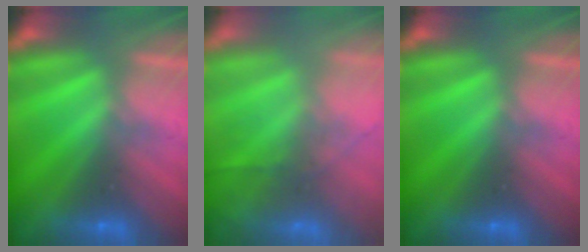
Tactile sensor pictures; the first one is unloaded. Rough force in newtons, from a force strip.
{"total": 7.2}
{"total": 0.0}